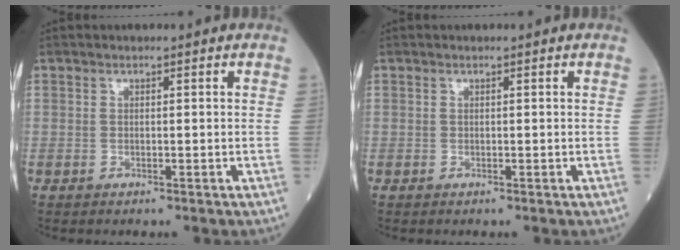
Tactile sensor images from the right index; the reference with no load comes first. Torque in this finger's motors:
{"motor_torque": [0.01, 0.01, -0.03, 0.01]}